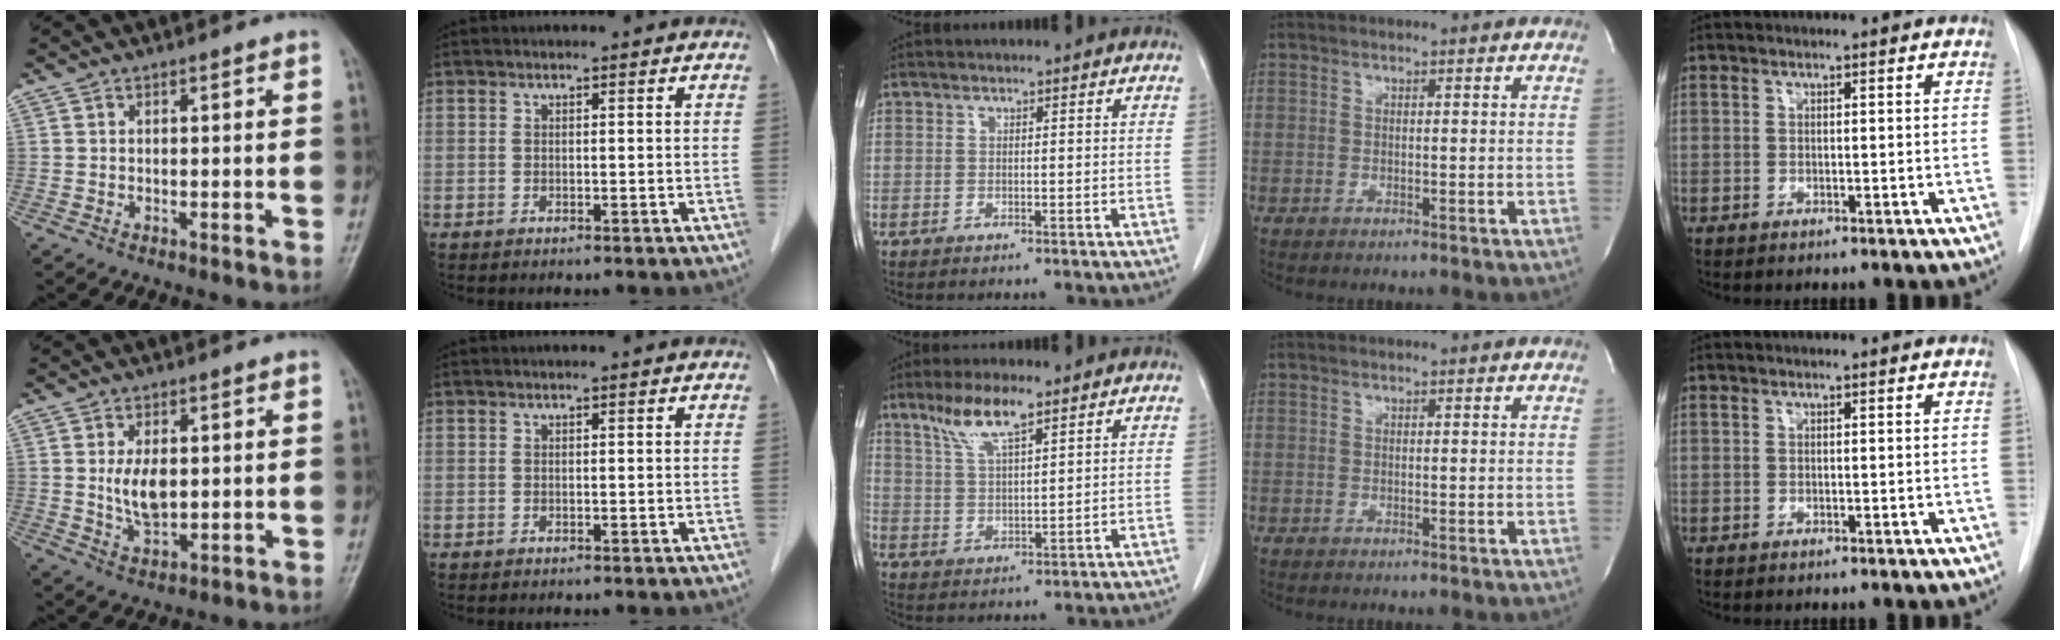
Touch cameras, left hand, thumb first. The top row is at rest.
{"thumb": {"total": 6.4, "force": [0.7, 3.5, 5.3], "torque": [-0.089, -0.011, 0.019]}, "middle": {"total": 7.1, "force": [4.9, 1.2, 5.0], "torque": [-0.106, 0.005, 0.097]}}